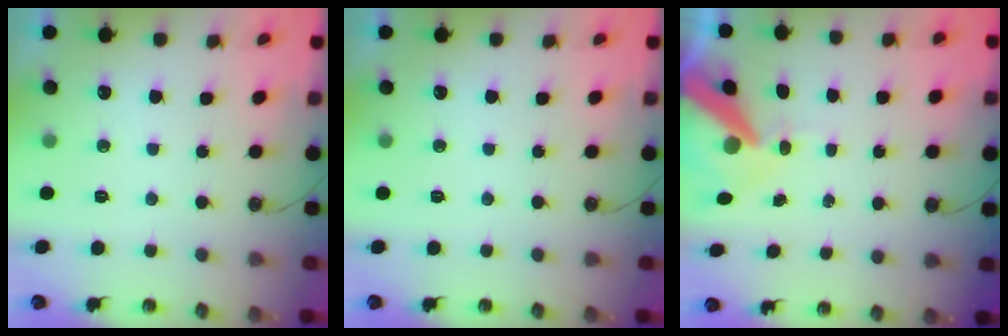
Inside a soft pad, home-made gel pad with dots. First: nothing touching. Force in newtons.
{"total": 0.0}
{"total": 11.9, "press": 11.8, "slide": 1.4}